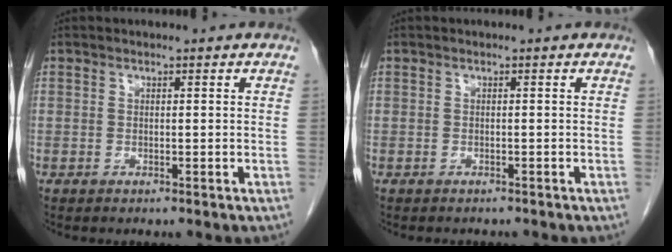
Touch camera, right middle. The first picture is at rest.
{"total": 1.8, "force": [-1.7, 0.7, 0.3], "torque": [-0.007, -0.002, -0.021]}